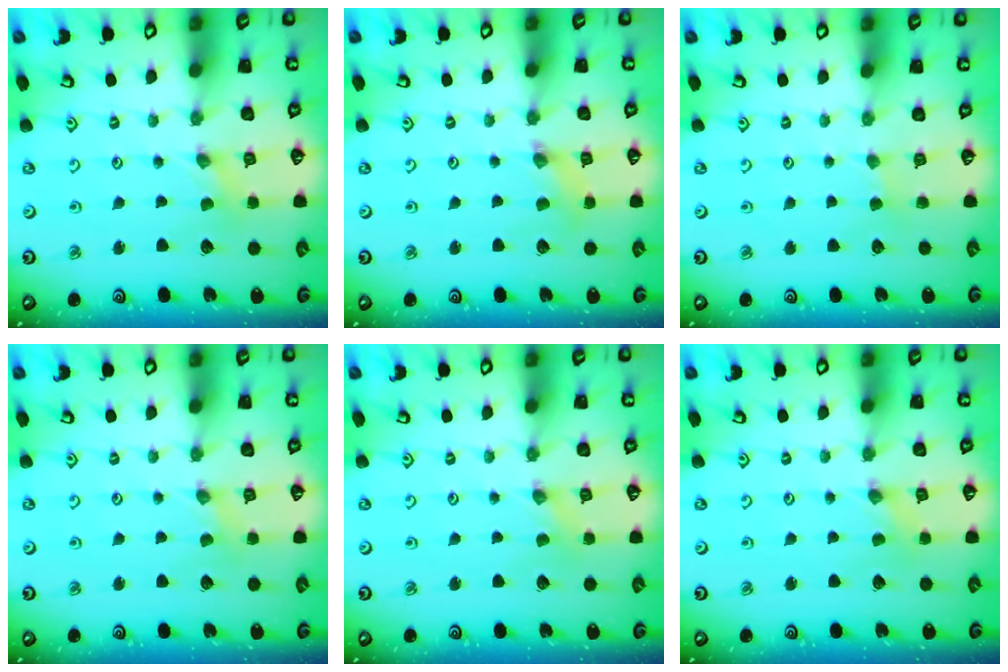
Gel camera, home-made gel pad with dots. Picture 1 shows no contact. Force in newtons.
{"total": 1.7, "press": 1.6, "slide": 0.3}
{"total": 2.0, "press": 2.0, "slide": 0.5}
{"total": 1.4, "press": 1.3, "slide": 0.3}
{"total": 0.5, "press": 0.5, "slide": 0.1}
{"total": 0.0}